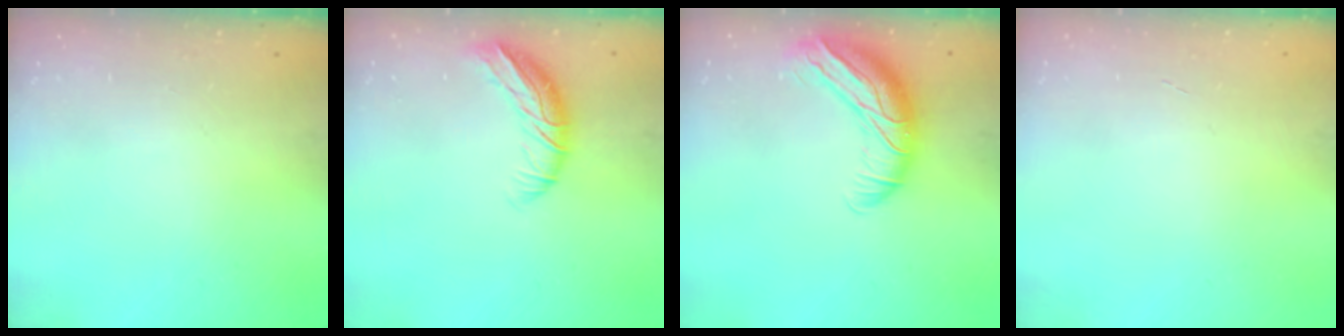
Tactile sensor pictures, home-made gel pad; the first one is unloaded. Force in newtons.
{"total": 9.4, "press": 9.1, "slide": 2.4}
{"total": 13.1, "press": 12.7, "slide": 3.3}
{"total": 0.0}